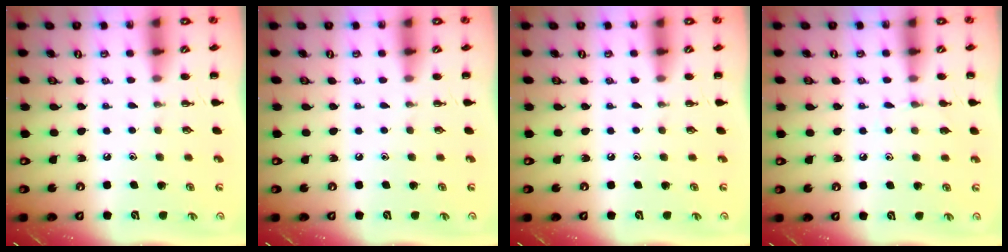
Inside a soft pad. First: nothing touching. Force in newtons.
{"total": 0.0}
{"total": 0.0}
{"total": 4.6, "press": 4.4, "slide": 1.5}